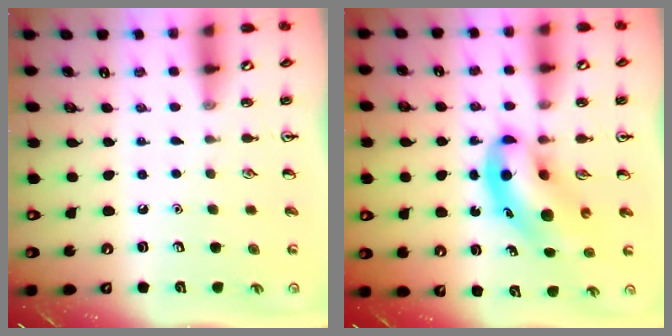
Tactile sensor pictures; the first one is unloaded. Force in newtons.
{"total": 8.9, "press": 8.5, "slide": 2.6}